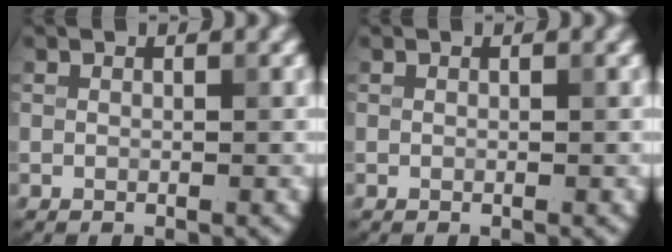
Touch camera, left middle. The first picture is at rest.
{"total": 0.0}